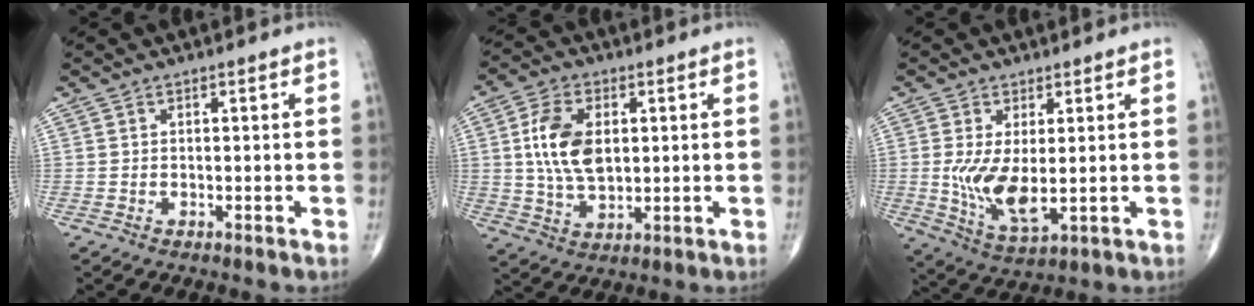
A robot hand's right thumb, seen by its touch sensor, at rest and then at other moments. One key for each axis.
{"total": 11.1, "fx": 1.8, "fy": 6.6, "fz": 8.7, "tx": -0.160, "ty": -0.005, "tz": 0.035}
{"total": 9.0, "fx": 0.0, "fy": 3.8, "fz": 8.2, "tx": -0.160, "ty": -0.026, "tz": 0.012}